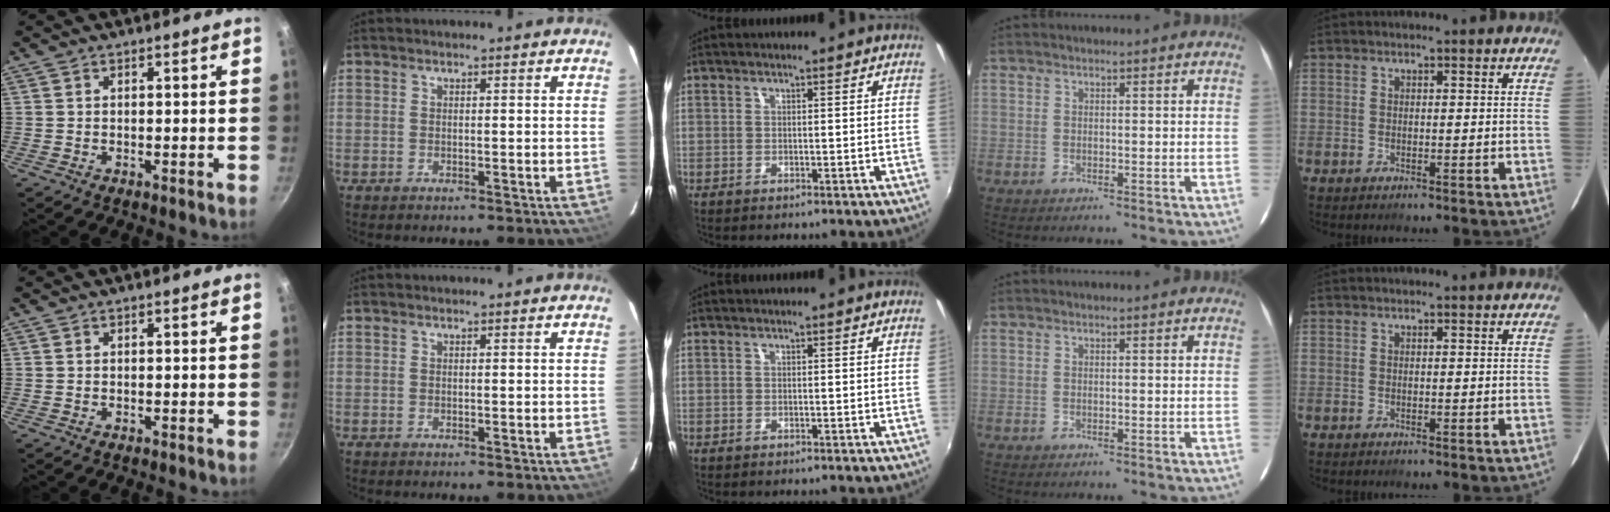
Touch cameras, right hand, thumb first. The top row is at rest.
{}